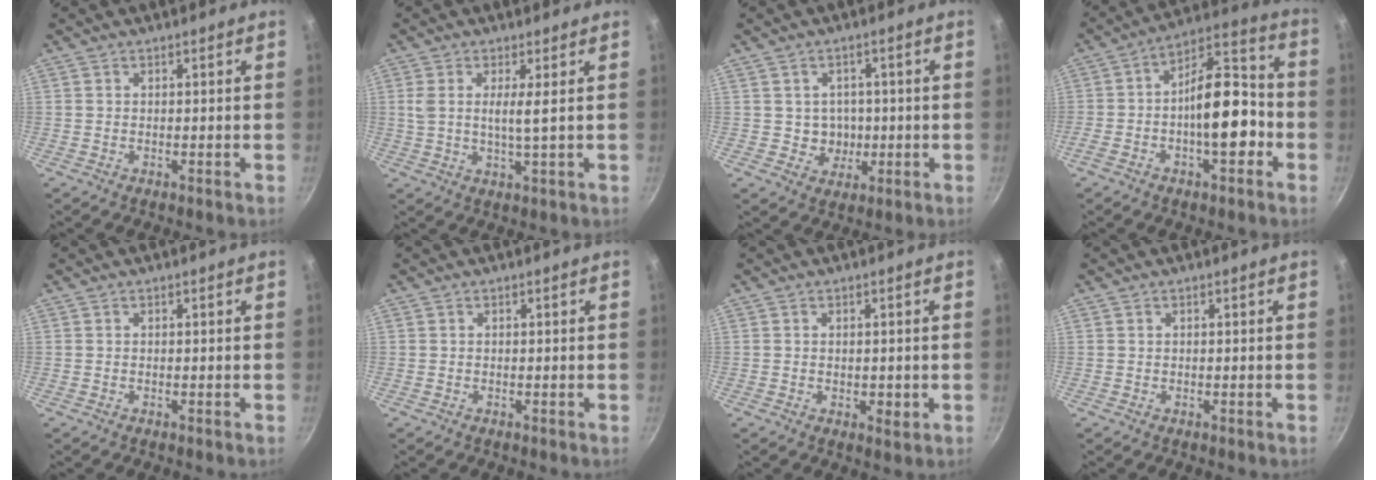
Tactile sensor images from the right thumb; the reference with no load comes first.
{"total": 4.2, "force": [0.8, 0.2, 4.1], "torque": [-0.092, -0.008, 0.012]}
{"total": 4.9, "force": [0.0, 4.6, 1.6], "torque": [0.001, 0.005, 0.005]}
{"total": 15.1, "force": [-3.9, 7.1, 12.8], "torque": [-0.167, 0.061, -0.074]}
{"total": 0.0}
{"total": 0.0}
{"total": 2.3, "force": [-0.2, 1.4, 1.8], "torque": [-0.023, -0.007, -0.003]}
{"total": 0.0}